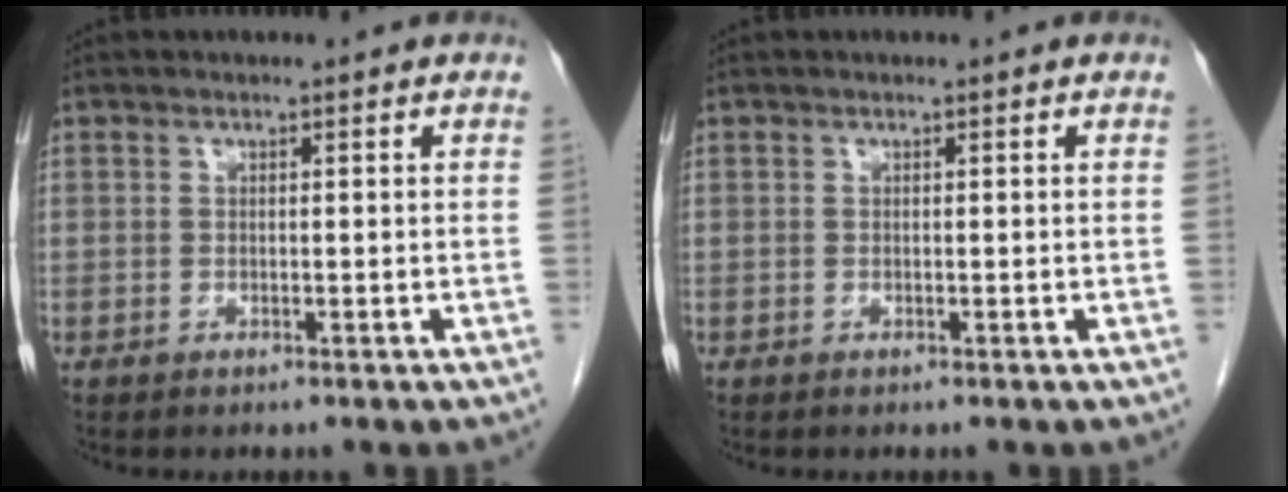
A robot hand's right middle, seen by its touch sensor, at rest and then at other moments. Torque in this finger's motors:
{"motor_torque": [-0.13, 0.03, -0.02, -0.01]}